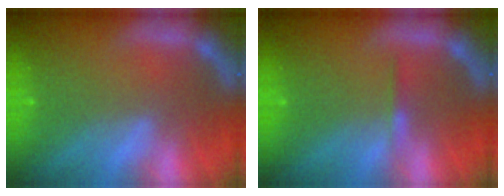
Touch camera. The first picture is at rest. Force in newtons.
{"total": 0.9}